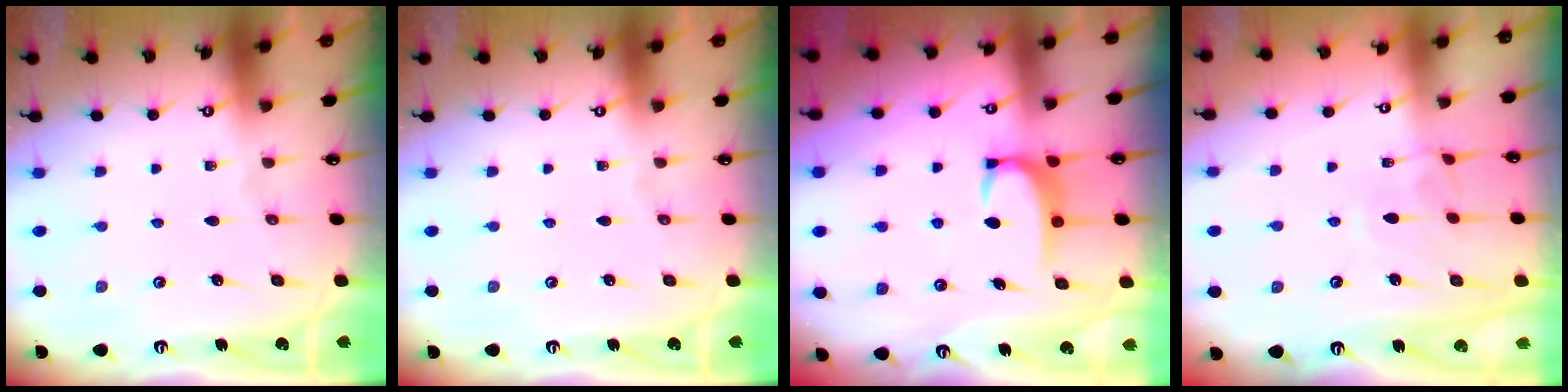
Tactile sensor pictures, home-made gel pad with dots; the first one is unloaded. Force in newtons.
{"total": 0.0}
{"total": 3.4, "press": 3.4, "slide": 0.4}
{"total": 3.2, "press": 3.2, "slide": 0.2}